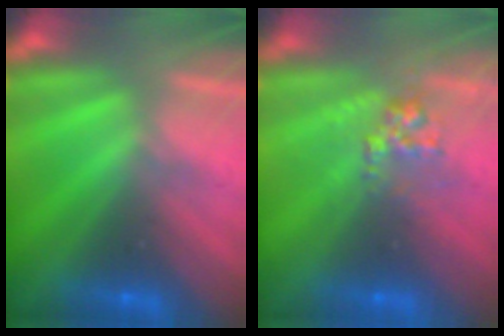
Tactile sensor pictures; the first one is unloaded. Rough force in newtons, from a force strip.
{"total": 2.7}